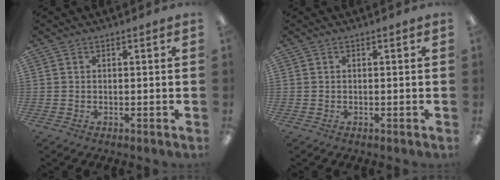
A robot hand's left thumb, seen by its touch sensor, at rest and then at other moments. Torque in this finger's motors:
{"motor_torque": [0.01, 0.00, 0.14, -0.01, 0.00]}